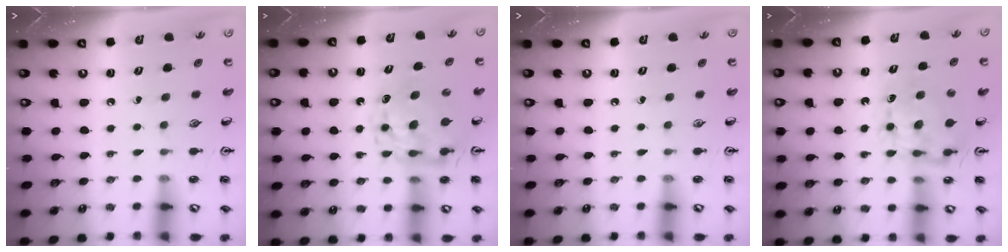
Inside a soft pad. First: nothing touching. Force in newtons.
{"total": 9.6, "press": 9.6, "slide": 1.0}
{"total": 0.0}
{"total": 7.2, "press": 7.2, "slide": 0.6}